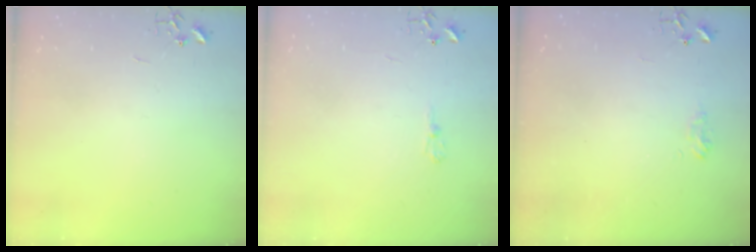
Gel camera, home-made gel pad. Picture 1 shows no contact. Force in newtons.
{"total": 4.8, "press": 4.8, "slide": 0.5}
{"total": 6.9, "press": 6.9, "slide": 0.7}